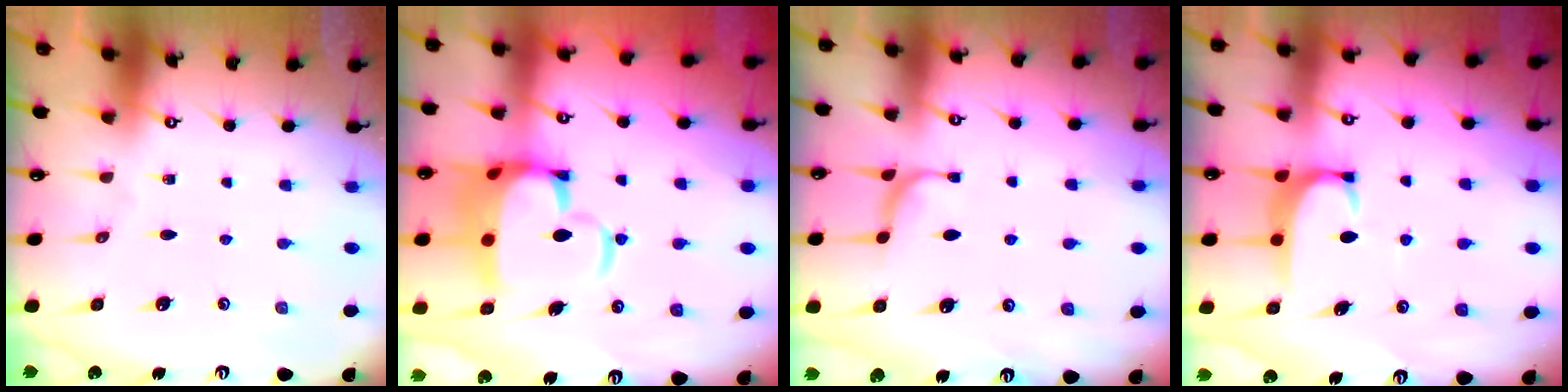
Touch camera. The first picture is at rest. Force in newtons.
{"total": 11.4, "press": 11.1, "slide": 2.7}
{"total": 1.4, "press": 1.2, "slide": 0.6}
{"total": 1.8, "press": 1.7, "slide": 0.5}